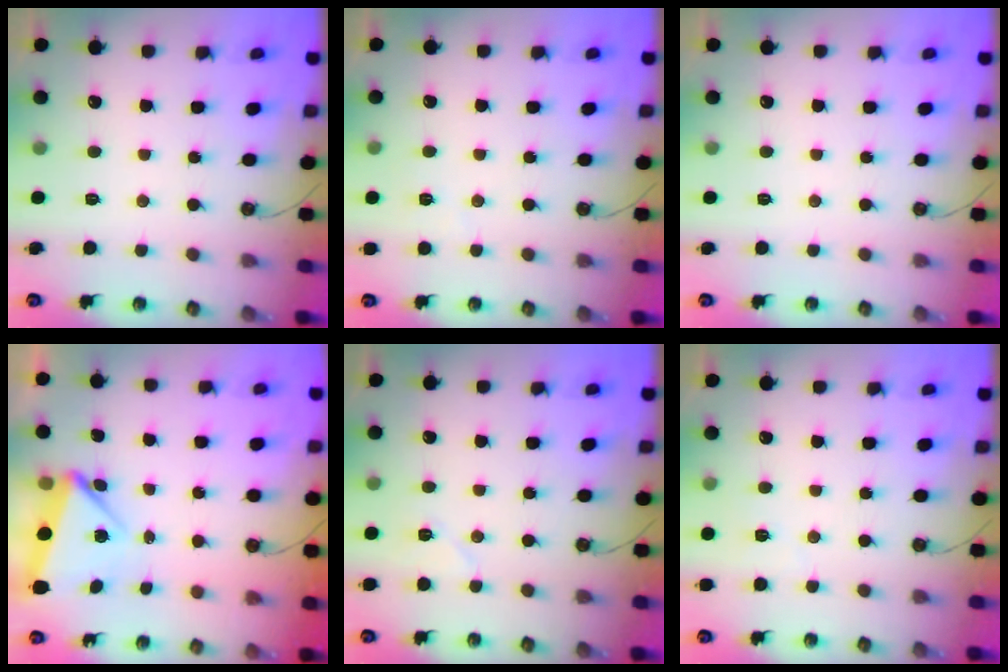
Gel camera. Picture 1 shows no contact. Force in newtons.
{"total": 3.6, "press": 2.3, "slide": 2.7}
{"total": 0.0}
{"total": 5.8, "press": 5.4, "slide": 2.1}
{"total": 6.2, "press": 5.9, "slide": 1.8}
{"total": 3.6, "press": 2.7, "slide": 2.4}